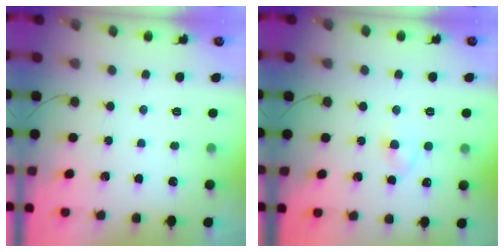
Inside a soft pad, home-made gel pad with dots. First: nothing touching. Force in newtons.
{"total": 2.3, "press": 2.1, "slide": 1.0}